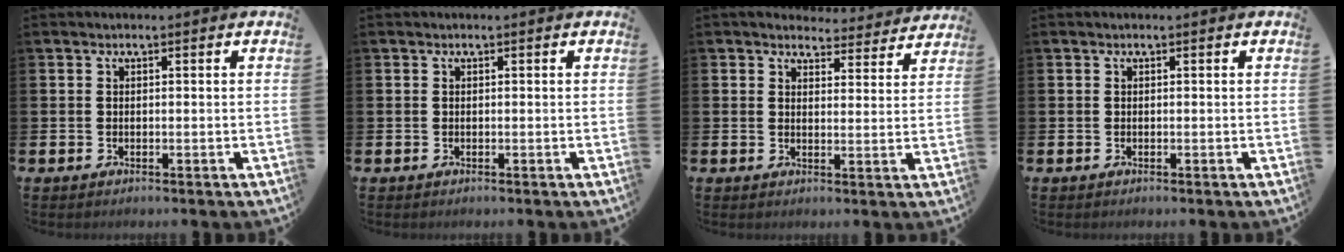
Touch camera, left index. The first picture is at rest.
{"total": 0.0}
{"total": 4.4, "force": [4.3, 0.9, 0.2], "torque": [-0.012, -0.039, 0.073]}
{"total": 0.0}